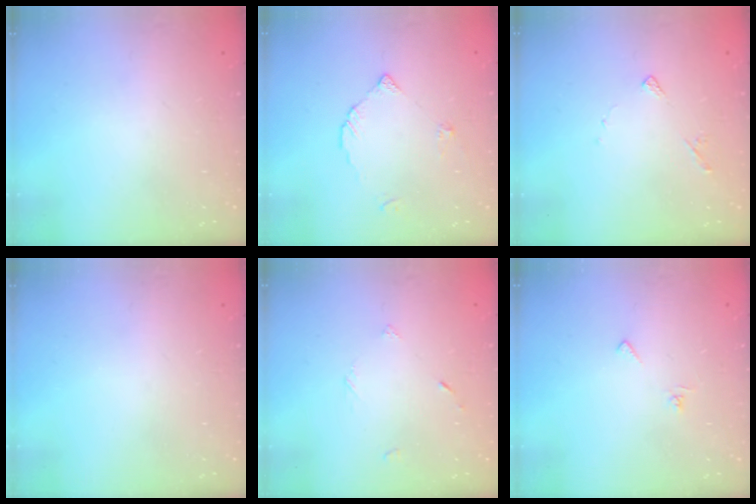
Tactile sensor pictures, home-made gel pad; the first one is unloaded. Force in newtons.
{"total": 2.9, "press": 2.9, "slide": 0.2}
{"total": 4.8, "press": 4.8, "slide": 0.6}
{"total": 0.0}
{"total": 2.0, "press": 2.0, "slide": 0.2}
{"total": 4.3, "press": 4.3, "slide": 0.4}